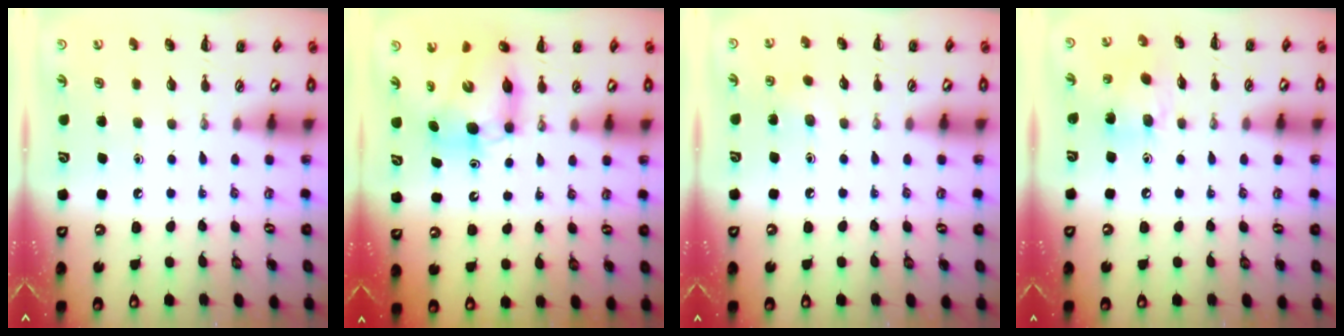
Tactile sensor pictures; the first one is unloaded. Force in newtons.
{"total": 6.8, "press": 6.6, "slide": 1.8}
{"total": 5.2, "press": 5.0, "slide": 1.4}
{"total": 8.6, "press": 8.6, "slide": 1.1}